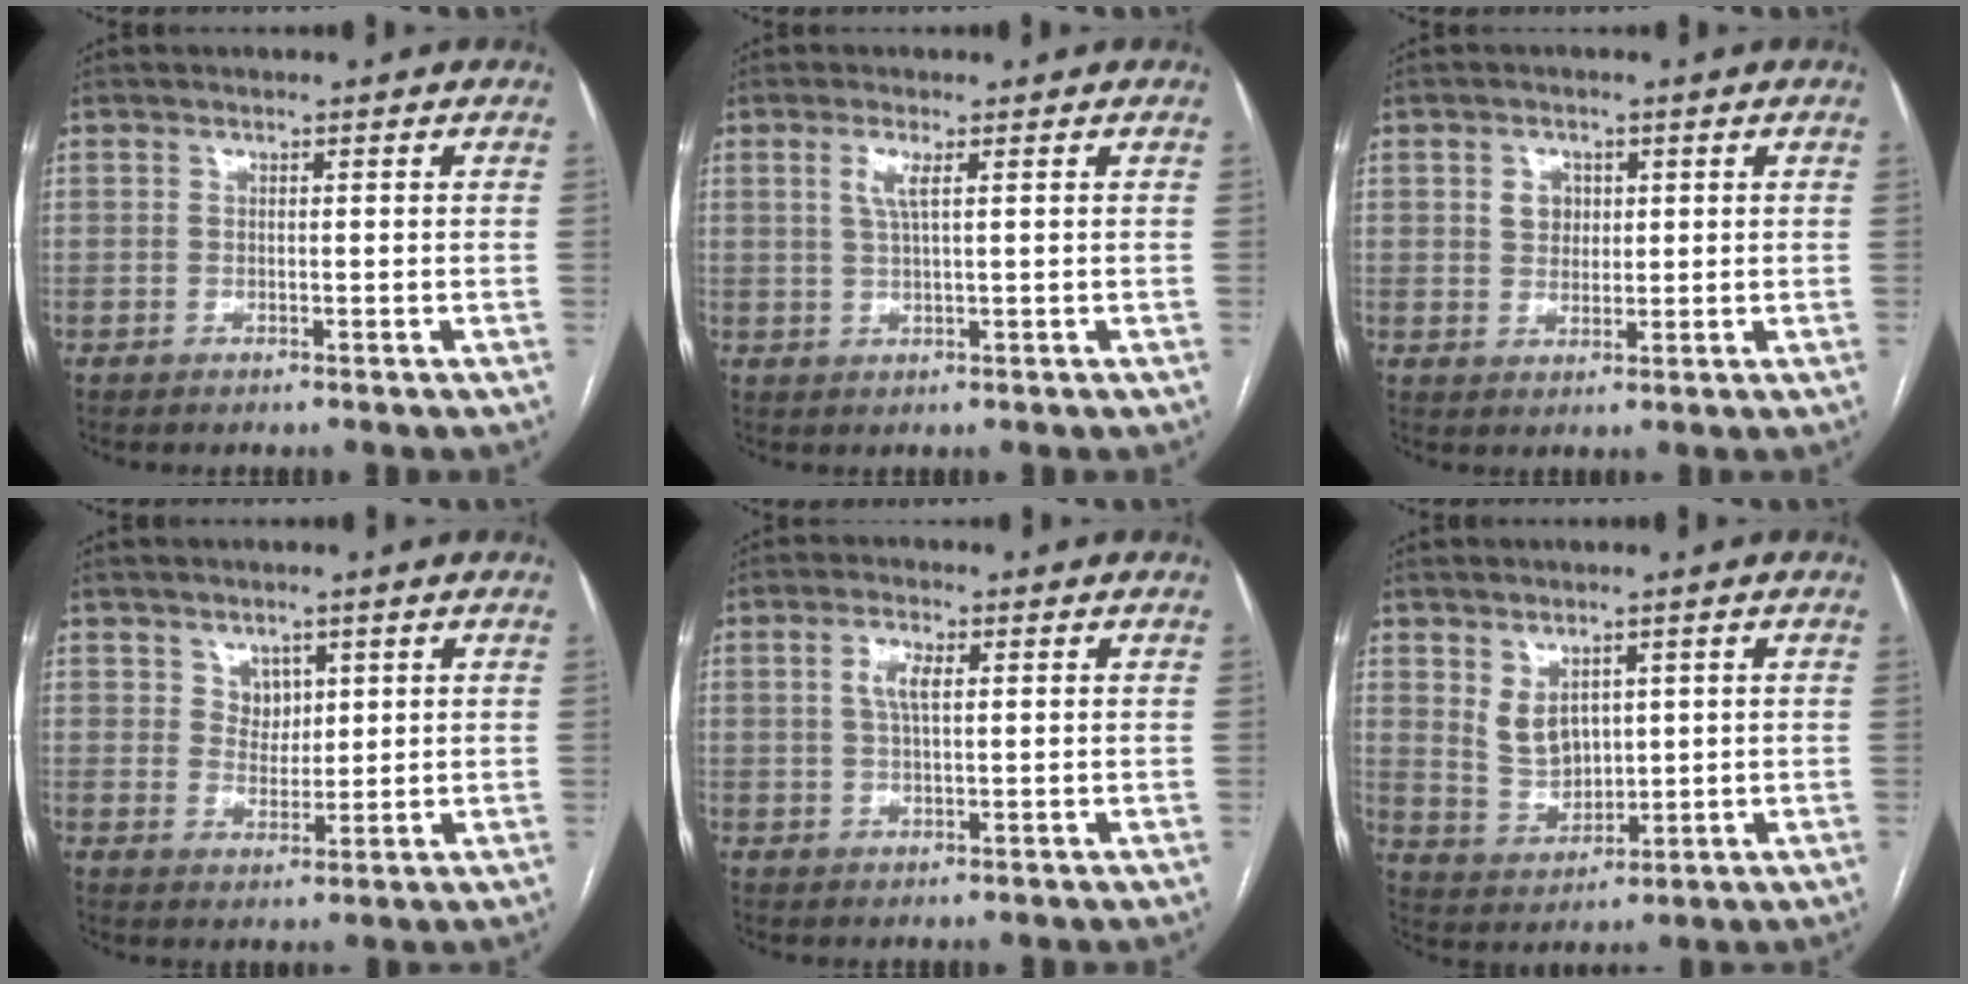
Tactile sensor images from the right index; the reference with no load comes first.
{"total": 2.5, "force": [0.9, 0.1, 2.3], "torque": [-0.056, 0.001, 0.019]}
{"total": 3.2, "force": [1.0, 2.6, 1.4], "torque": [-0.021, 0.006, 0.018]}
{"total": 3.3, "force": [1.7, 2.5, 1.2], "torque": [-0.017, 0.001, 0.033]}
{"total": 3.4, "force": [0.9, 1.1, 3.1], "torque": [-0.066, 0.005, 0.019]}
{"total": 5.4, "force": [2.2, 3.7, 3.3], "torque": [-0.074, 0.002, 0.057]}